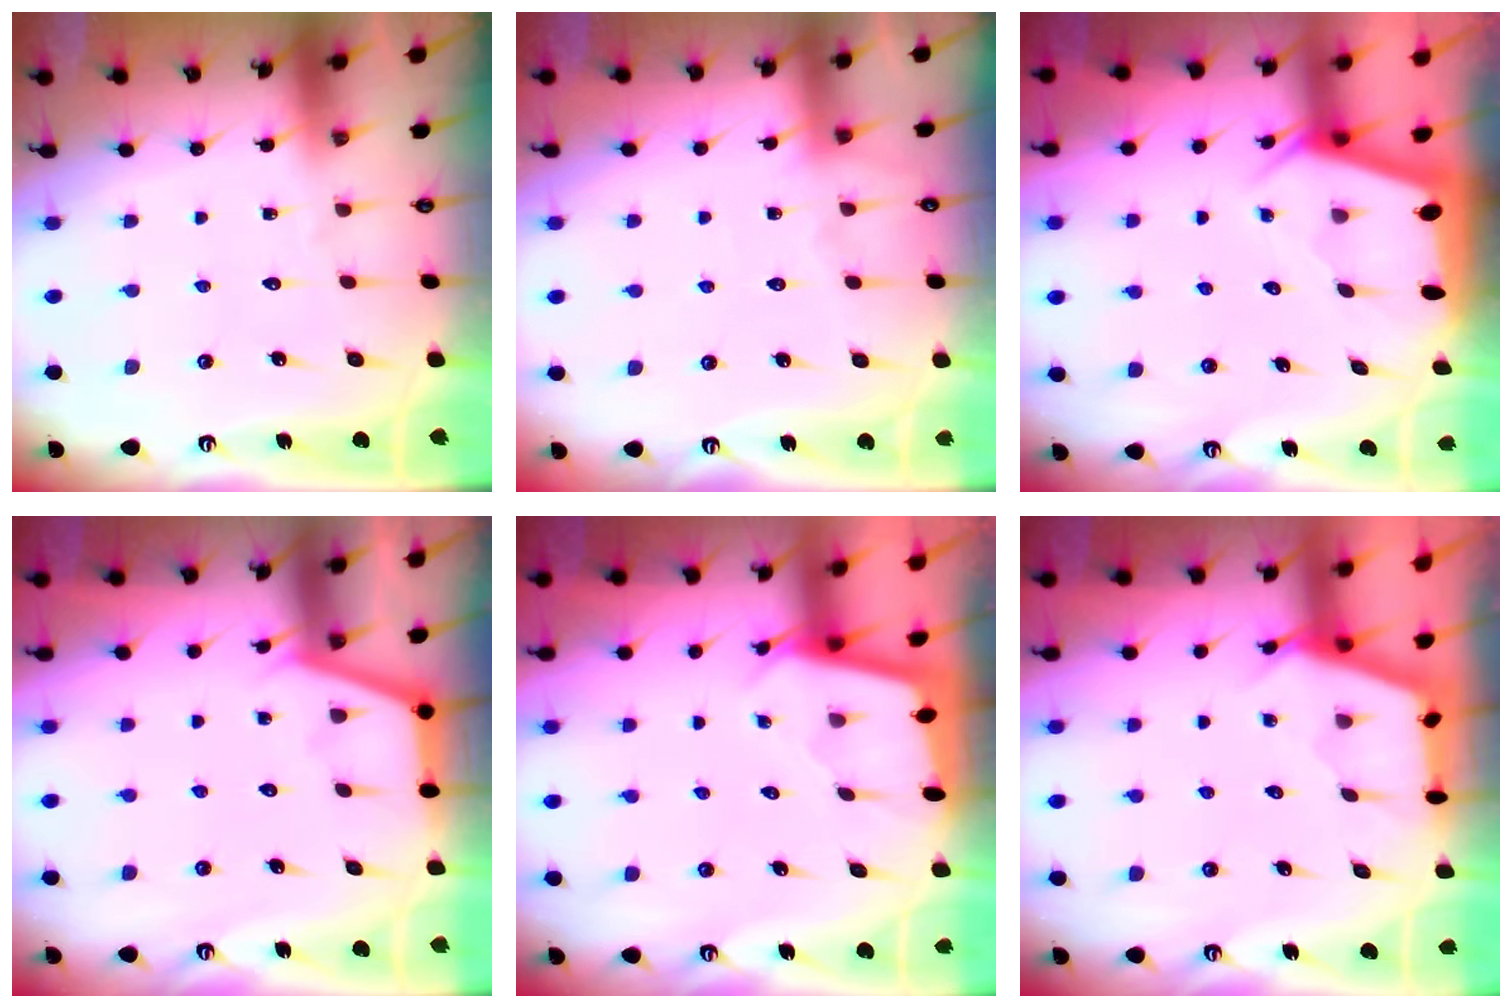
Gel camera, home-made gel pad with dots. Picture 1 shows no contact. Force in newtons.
{"total": 5.1, "press": 5.1, "slide": 0.7}
{"total": 2.0, "press": 2.0, "slide": 0.5}
{"total": 3.3, "press": 3.3, "slide": 0.2}
{"total": 1.8, "press": 1.8, "slide": 0.2}
{"total": 2.0, "press": 2.0, "slide": 0.2}